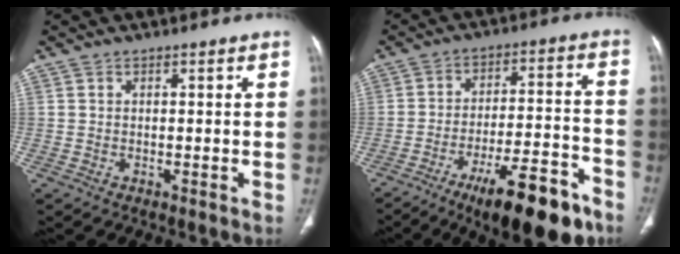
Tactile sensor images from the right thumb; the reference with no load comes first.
{"total": 18.1, "force": [-11.6, 5.2, 12.9], "torque": [-0.169, 0.069, -0.177]}